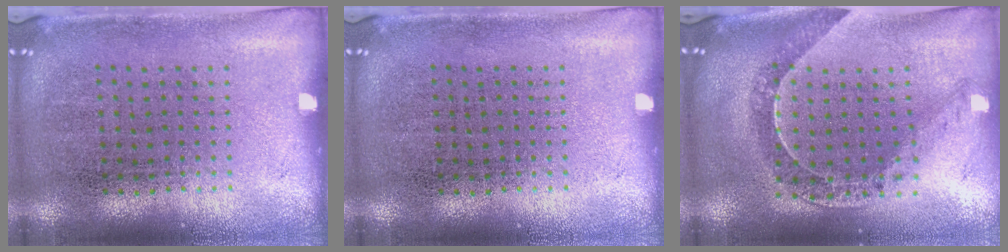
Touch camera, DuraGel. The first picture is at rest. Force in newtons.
{"total": 0.0}
{"total": 0.7, "press": 0.7, "slide": 0.1}